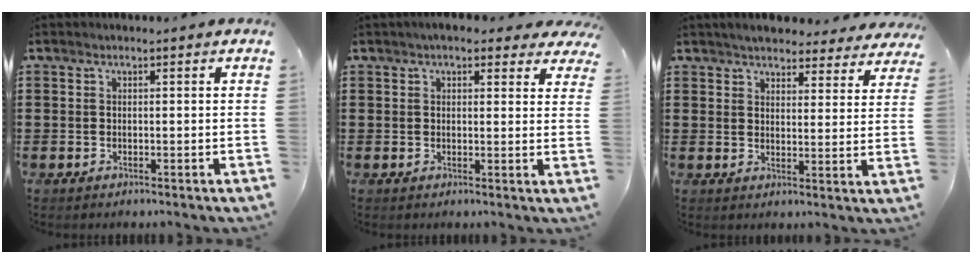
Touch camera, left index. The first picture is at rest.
{"total": 3.7, "force": [3.1, 1.3, 1.7], "torque": [-0.035, -0.003, 0.053]}
{"total": 4.3, "force": [4.2, 0.5, 0.8], "torque": [-0.033, -0.017, 0.076]}